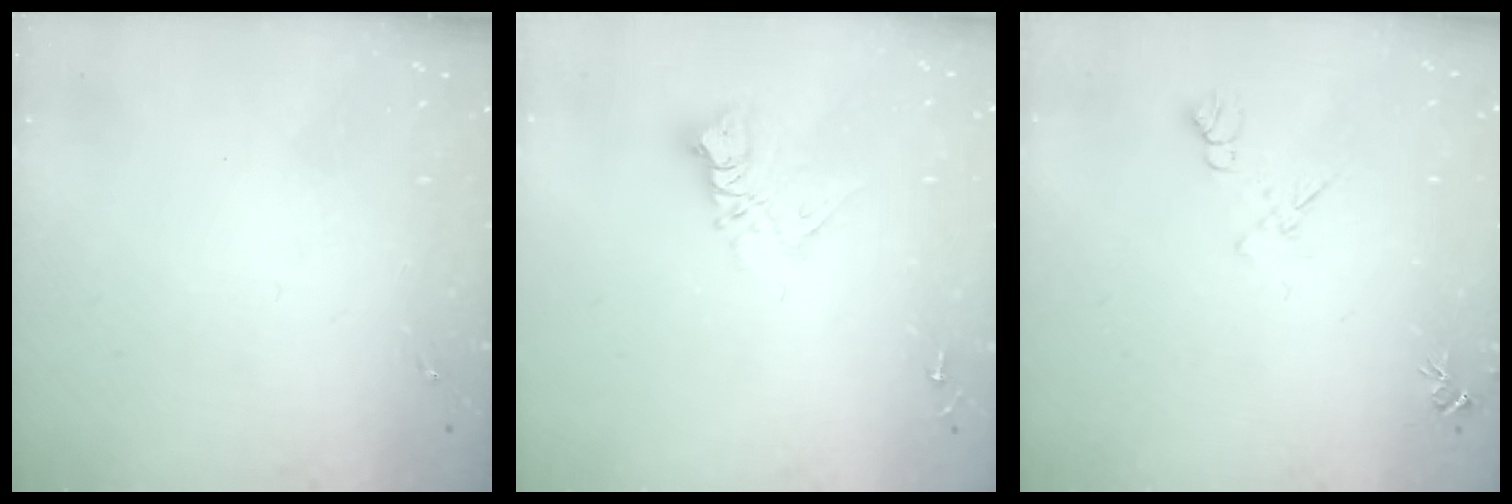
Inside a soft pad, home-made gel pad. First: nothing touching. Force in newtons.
{"total": 9.3, "press": 9.3, "slide": 0.8}
{"total": 7.8, "press": 7.8, "slide": 0.9}